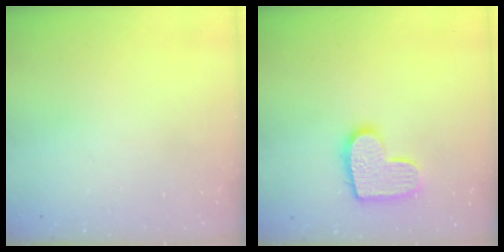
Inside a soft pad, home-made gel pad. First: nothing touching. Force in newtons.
{"total": 12.7, "press": 12.7, "slide": 0.7}